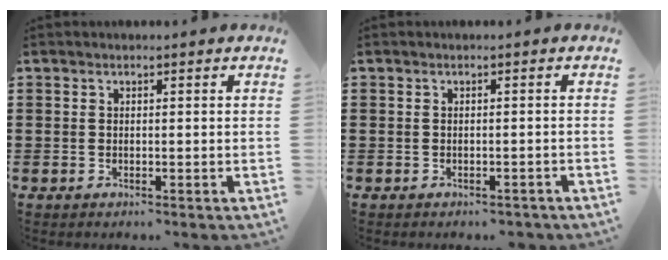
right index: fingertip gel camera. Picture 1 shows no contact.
{"total": 1.0, "force": [-0.9, 0.3, 0.1], "torque": [-0.007, 0.000, -0.019]}